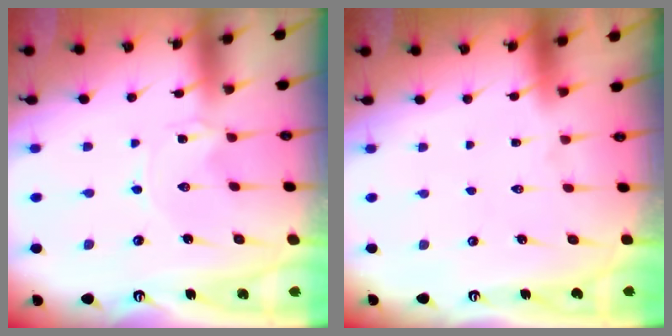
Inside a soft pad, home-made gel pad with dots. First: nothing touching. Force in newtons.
{"total": 1.5, "press": 1.5, "slide": 0.1}